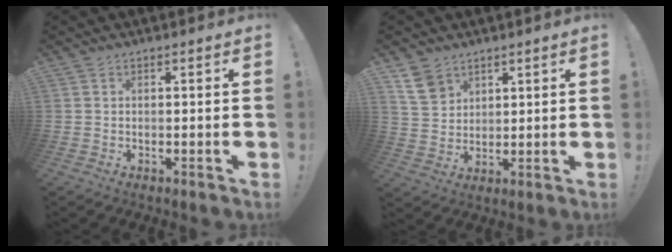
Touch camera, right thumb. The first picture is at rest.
{"total": 8.8, "force": [5.6, 6.4, 2.5], "torque": [-0.034, -0.033, 0.112]}